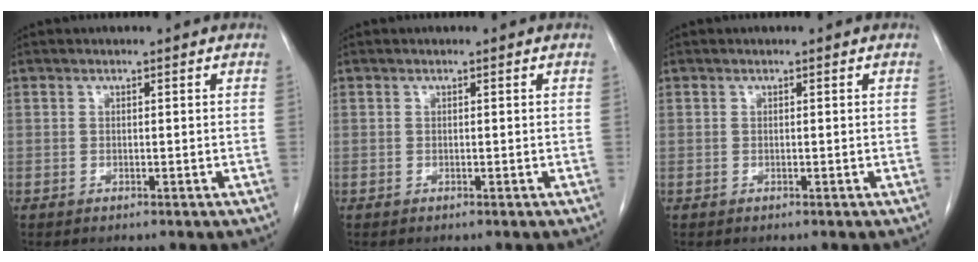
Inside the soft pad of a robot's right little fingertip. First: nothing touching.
{"total": 0.0}
{"total": 0.0}